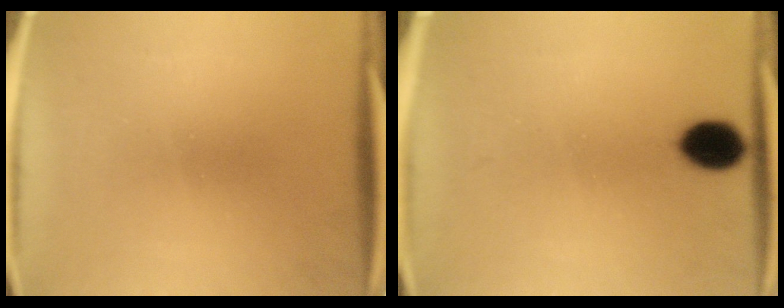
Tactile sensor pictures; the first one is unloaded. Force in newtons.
{"total": 6.3}